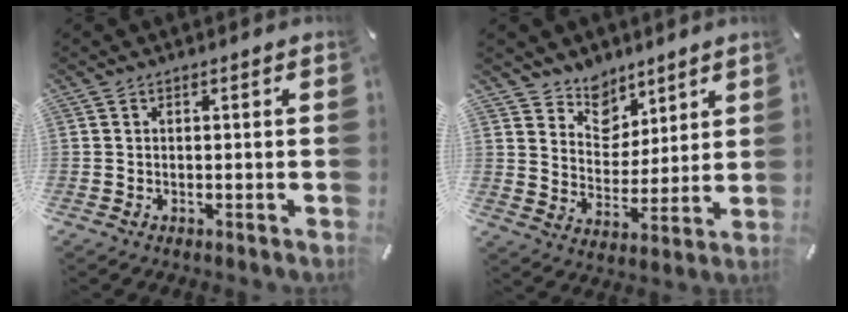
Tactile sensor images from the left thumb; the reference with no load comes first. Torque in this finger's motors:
{"motor_torque": [0.58, -0.69, 0.01, 0.11, -0.08]}